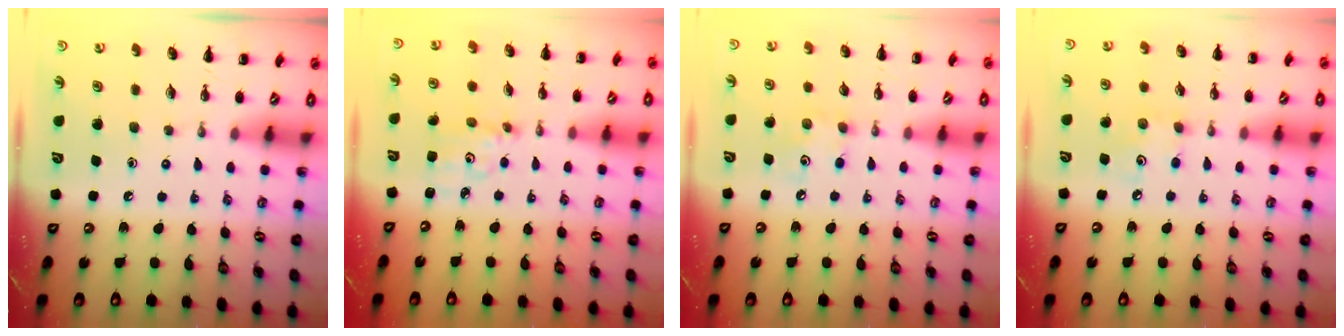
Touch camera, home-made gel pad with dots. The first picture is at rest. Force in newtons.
{"total": 2.7, "press": 2.7, "slide": 0.3}
{"total": 4.6, "press": 4.5, "slide": 1.1}
{"total": 4.8, "press": 4.7, "slide": 1.2}